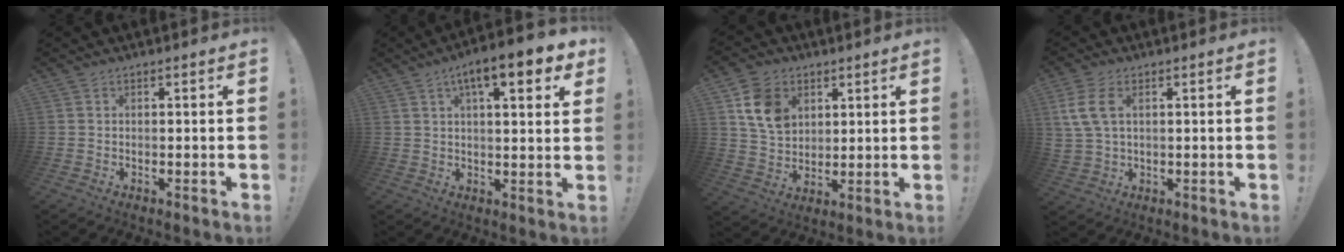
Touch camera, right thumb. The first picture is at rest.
{"total": 10.6, "force": [5.2, 2.8, 8.7], "torque": [-0.122, -0.019, 0.081]}
{"total": 12.3, "force": [5.4, 9.1, 6.2], "torque": [-0.096, -0.010, 0.110]}
{"total": 8.7, "force": [2.9, 5.2, 6.3], "torque": [-0.132, -0.003, 0.058]}